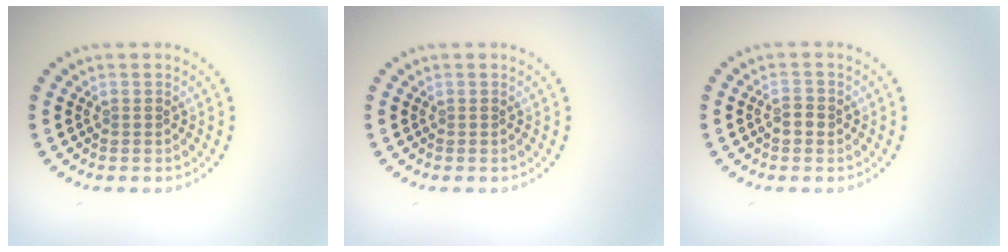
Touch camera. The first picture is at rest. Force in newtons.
{"total": 0.0}
{"total": 1.3, "press": 1.3, "slide": 0.1}